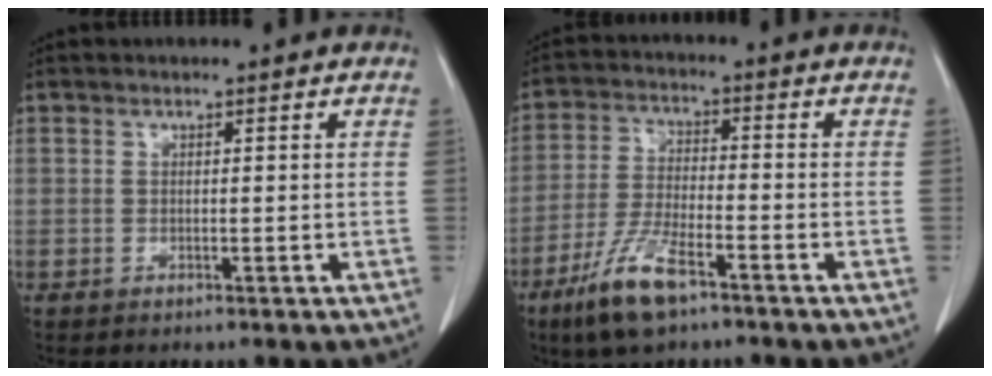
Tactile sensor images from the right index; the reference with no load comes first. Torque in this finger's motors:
{"motor_torque": [1.29, -0.84, 0.48, 0.15]}